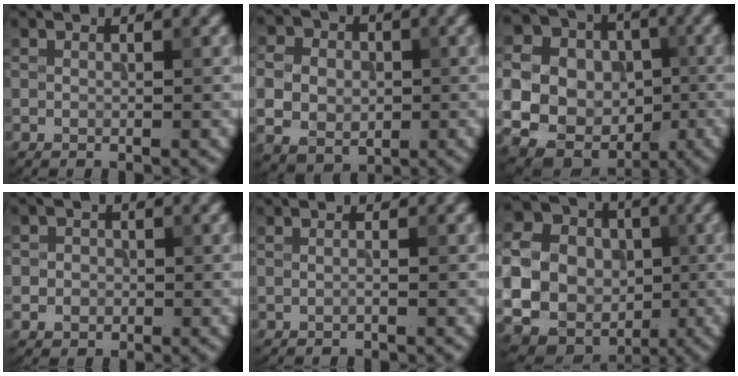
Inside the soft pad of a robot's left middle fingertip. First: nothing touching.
{"total": 6.3, "force": [-0.1, 5.2, 3.5], "torque": [-0.076, 0.001, -0.010]}
{"total": 16.0, "force": [-1.2, 14.9, 5.8], "torque": [-0.158, -0.004, -0.034]}
{"total": 2.1, "force": [-0.3, 1.9, 0.6], "torque": [0.009, 0.000, -0.016]}
{"total": 0.5, "force": [-0.2, 0.0, 0.5], "torque": [-0.012, -0.004, -0.006]}
{"total": 19.9, "force": [-1.2, 18.8, 6.4], "torque": [-0.176, -0.006, -0.056]}